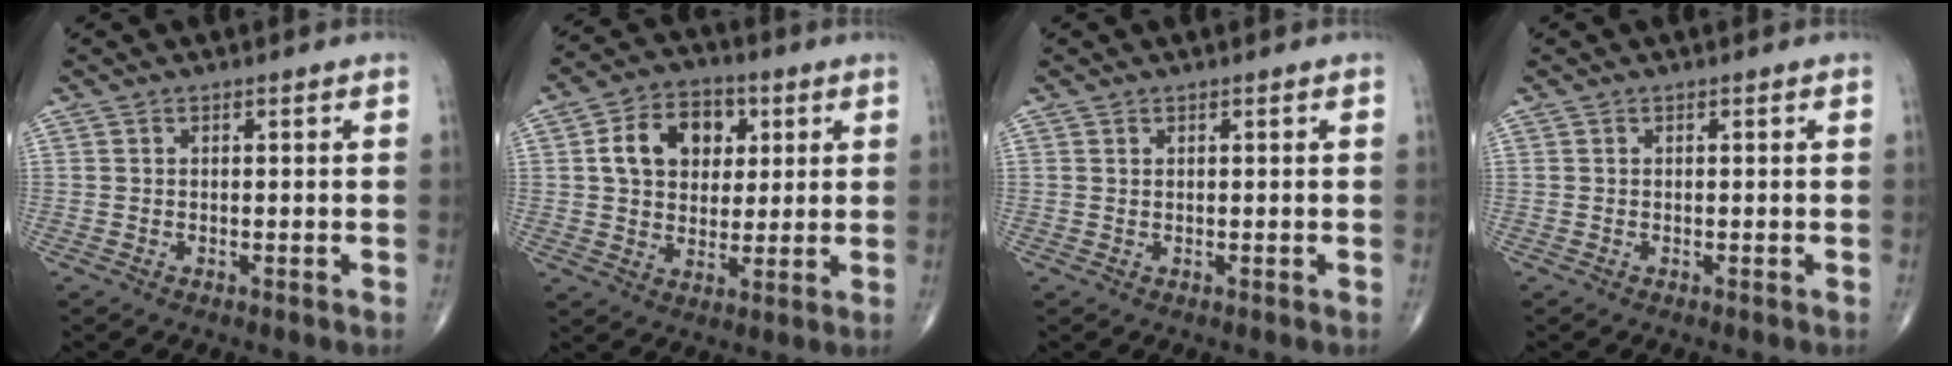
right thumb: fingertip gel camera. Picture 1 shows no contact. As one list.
[{"total": 12.0, "force": [3.1, 8.8, 7.5], "torque": [-0.091, 0.002, 0.049]}, {"total": 0.0}, {"total": 0.0}]